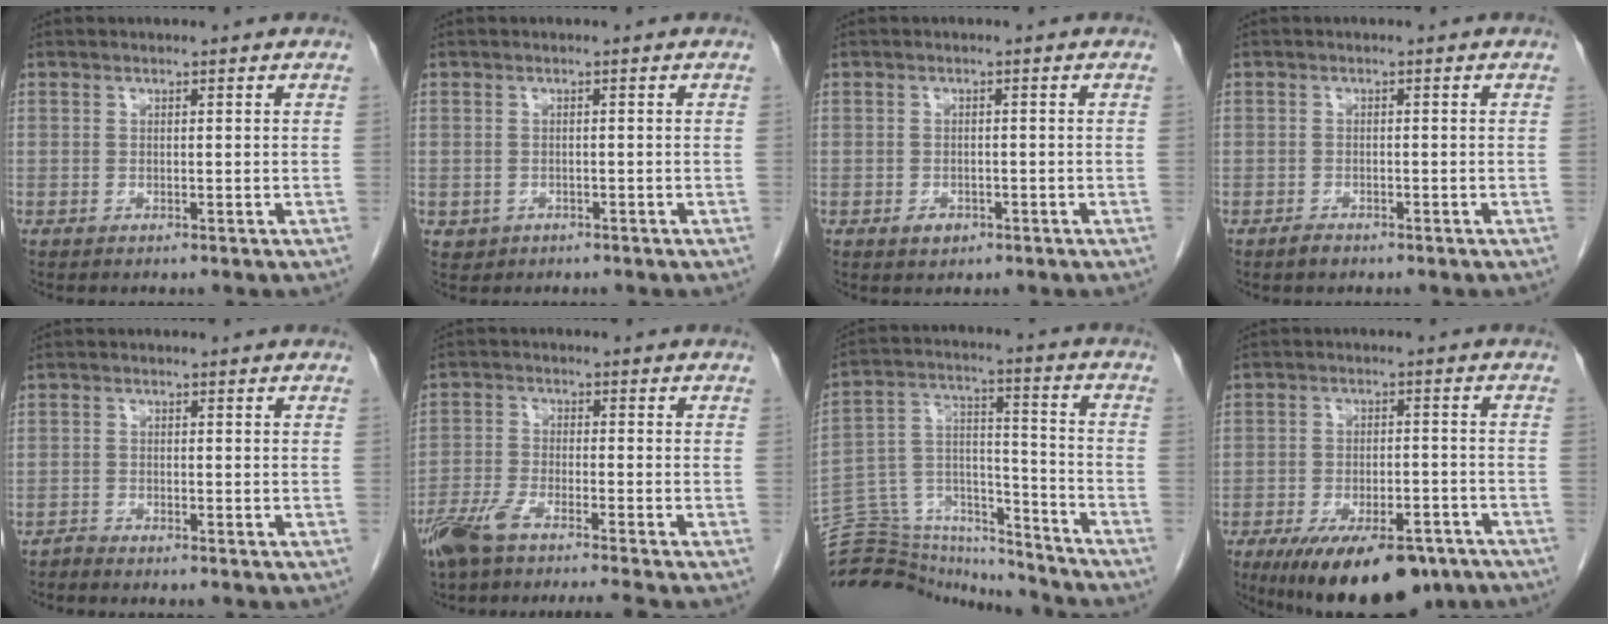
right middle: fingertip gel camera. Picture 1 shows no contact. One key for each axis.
{"total": 1.7, "fx": -0.8, "fy": 1.4, "fz": 0.1, "tx": -0.004, "ty": 0.006, "tz": -0.008}
{"total": 1.6, "fx": -0.8, "fy": 1.1, "fz": 0.9, "tx": -0.016, "ty": 0.001, "tz": -0.005}
{"total": 1.1, "fx": -0.9, "fy": 0.5, "fz": 0.4, "tx": -0.012, "ty": -0.002, "tz": -0.014}
{"total": 1.1, "fx": -1.1, "fy": -0.1, "fz": -0.2, "tx": 0.001, "ty": -0.003, "tz": -0.023}
{"total": 8.7, "fx": -7.2, "fy": -0.2, "fz": 4.9, "tx": -0.090, "ty": -0.018, "tz": -0.128}
{"total": 19.9, "fx": -19.1, "fy": 4.5, "fz": 3.3, "tx": -0.077, "ty": 0.056, "tz": -0.299}
{"total": 15.1, "fx": -10.4, "fy": 5.9, "fz": 9.2, "tx": -0.136, "ty": -0.007, "tz": -0.155}